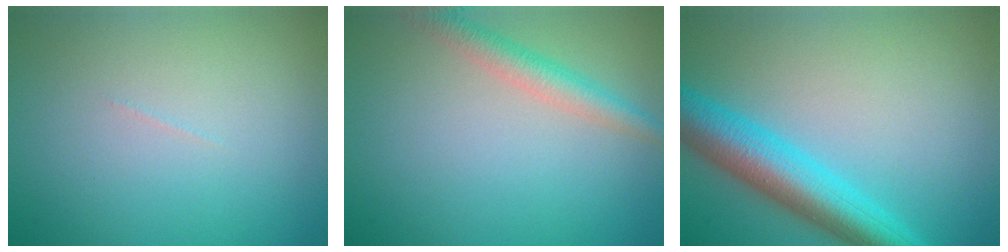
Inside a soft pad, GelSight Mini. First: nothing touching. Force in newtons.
{"total": 2.9, "press": 2.9, "slide": 0.1}
{"total": 6.9, "press": 6.8, "slide": 0.5}